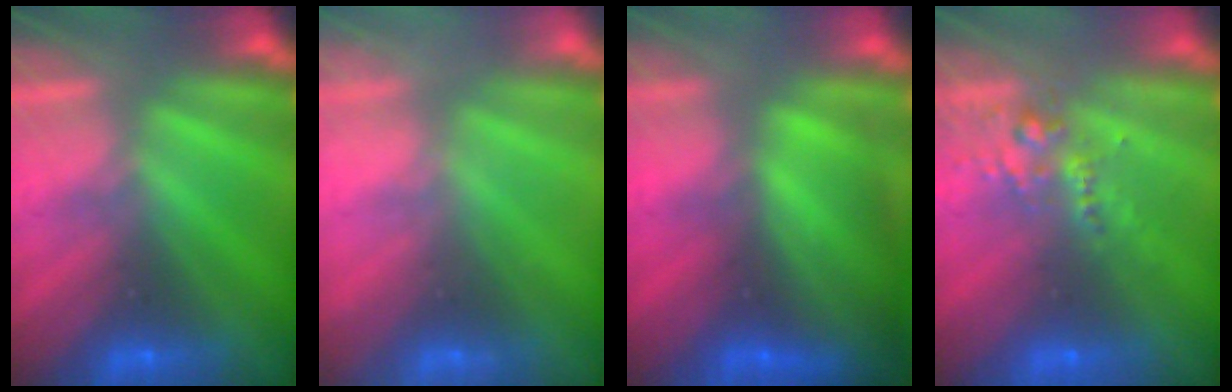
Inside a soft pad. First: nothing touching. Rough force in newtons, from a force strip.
{"total": 2.3}
{"total": 9.3}
{"total": 2.6}